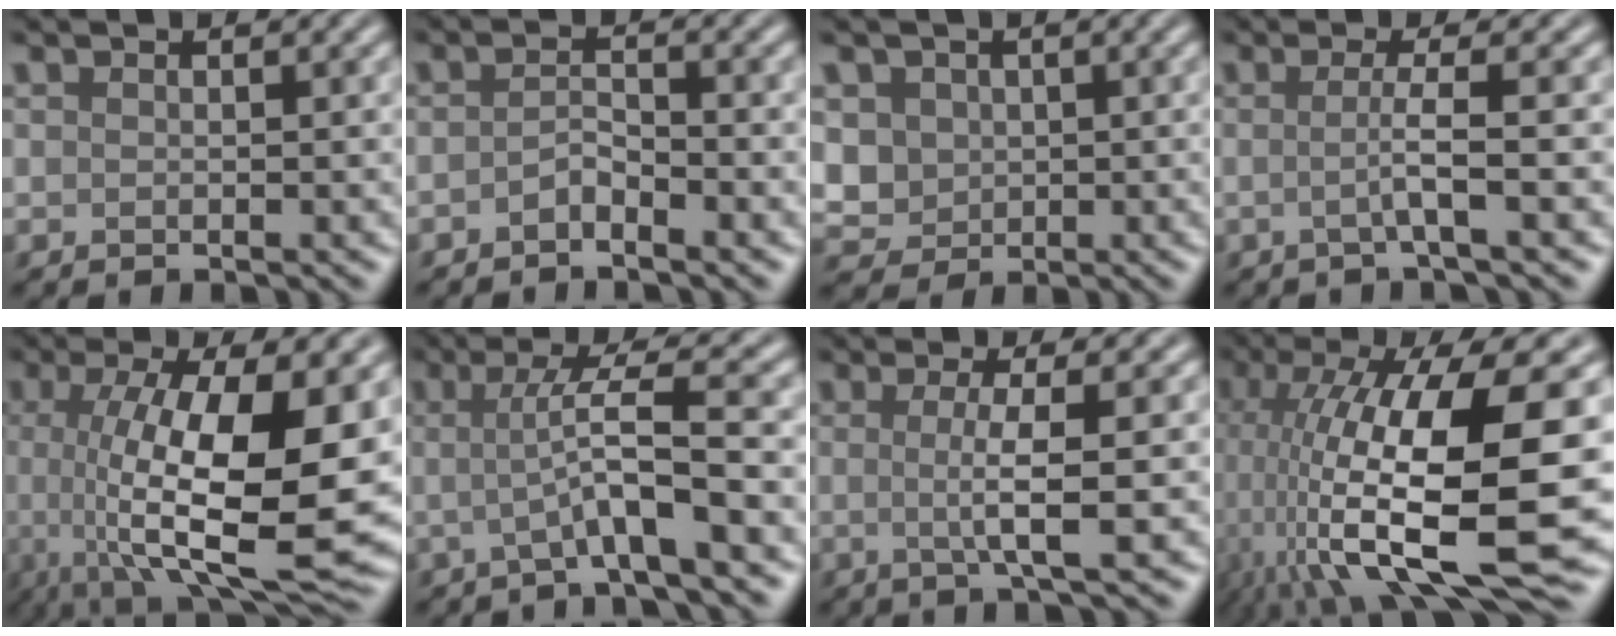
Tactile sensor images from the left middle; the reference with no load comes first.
{"total": 1.4, "force": [-1.0, 0.4, 0.9], "torque": [-0.021, 0.005, -0.023]}
{"total": 4.0, "force": [0.9, 3.6, 1.5], "torque": [-0.039, 0.000, 0.021]}
{"total": 2.8, "force": [-0.3, 0.4, 2.7], "torque": [-0.049, -0.008, -0.016]}
{"total": 14.0, "force": [-0.6, 4.7, 13.2], "torque": [-0.203, -0.015, -0.013]}
{"total": 4.7, "force": [-0.6, 0.5, 4.7], "torque": [-0.079, 0.005, -0.020]}
{"total": 3.7, "force": [0.0, 0.7, 3.7], "torque": [-0.062, -0.006, -0.005]}
{"total": 17.1, "force": [-1.5, 5.9, 16.0], "torque": [-0.294, 0.008, -0.018]}